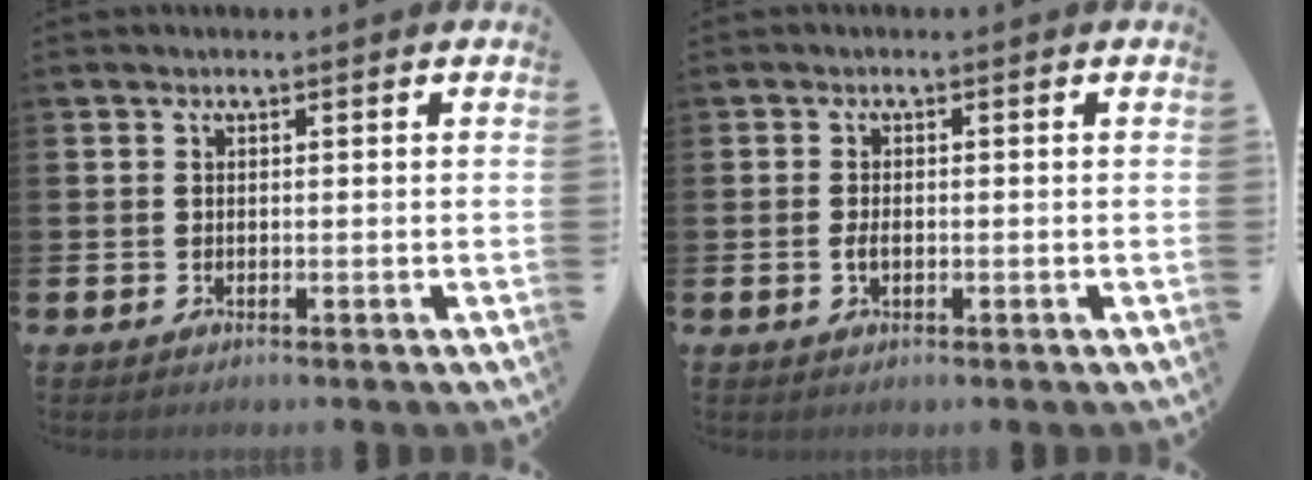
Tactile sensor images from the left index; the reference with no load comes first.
{"total": 1.6, "force": [-0.3, 0.9, 1.2], "torque": [-0.024, 0.004, -0.007]}